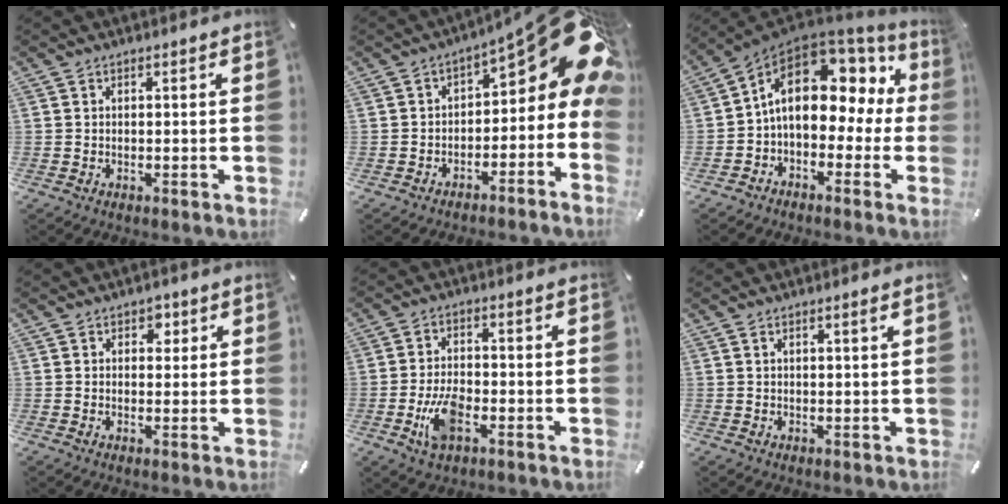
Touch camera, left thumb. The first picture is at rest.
{"total": 14.4, "force": [4.4, 6.7, 12.0], "torque": [-0.140, -0.038, 0.069]}
{"total": 15.4, "force": [3.0, 10.2, 11.2], "torque": [-0.188, -0.006, 0.050]}
{"total": 2.4, "force": [1.0, 2.0, 1.1], "torque": [-0.001, -0.003, 0.009]}
{"total": 7.8, "force": [-3.1, 4.0, 6.0], "torque": [-0.133, 0.002, -0.056]}
{"total": 1.1, "force": [0.5, 0.0, 1.0], "torque": [-0.020, -0.001, 0.008]}